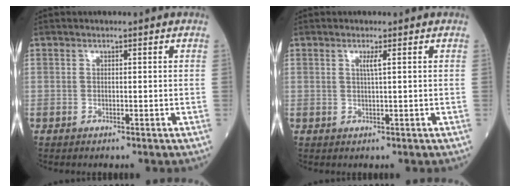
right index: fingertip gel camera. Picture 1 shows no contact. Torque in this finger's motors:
{"motor_torque": [0.04, 0.00, 0.12, 0.04]}